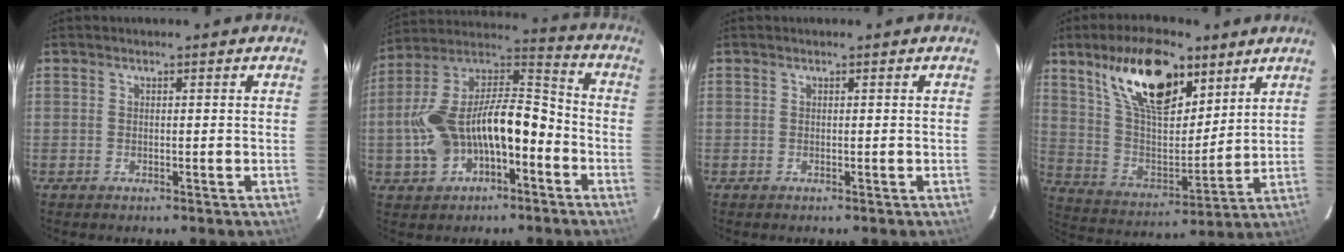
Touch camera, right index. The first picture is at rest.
{"total": 19.2, "force": [-6.1, 10.5, 14.8], "torque": [-0.299, 0.021, -0.100]}
{"total": 0.0}
{"total": 19.7, "force": [11.3, 8.7, 13.6], "torque": [-0.251, 0.018, 0.213]}